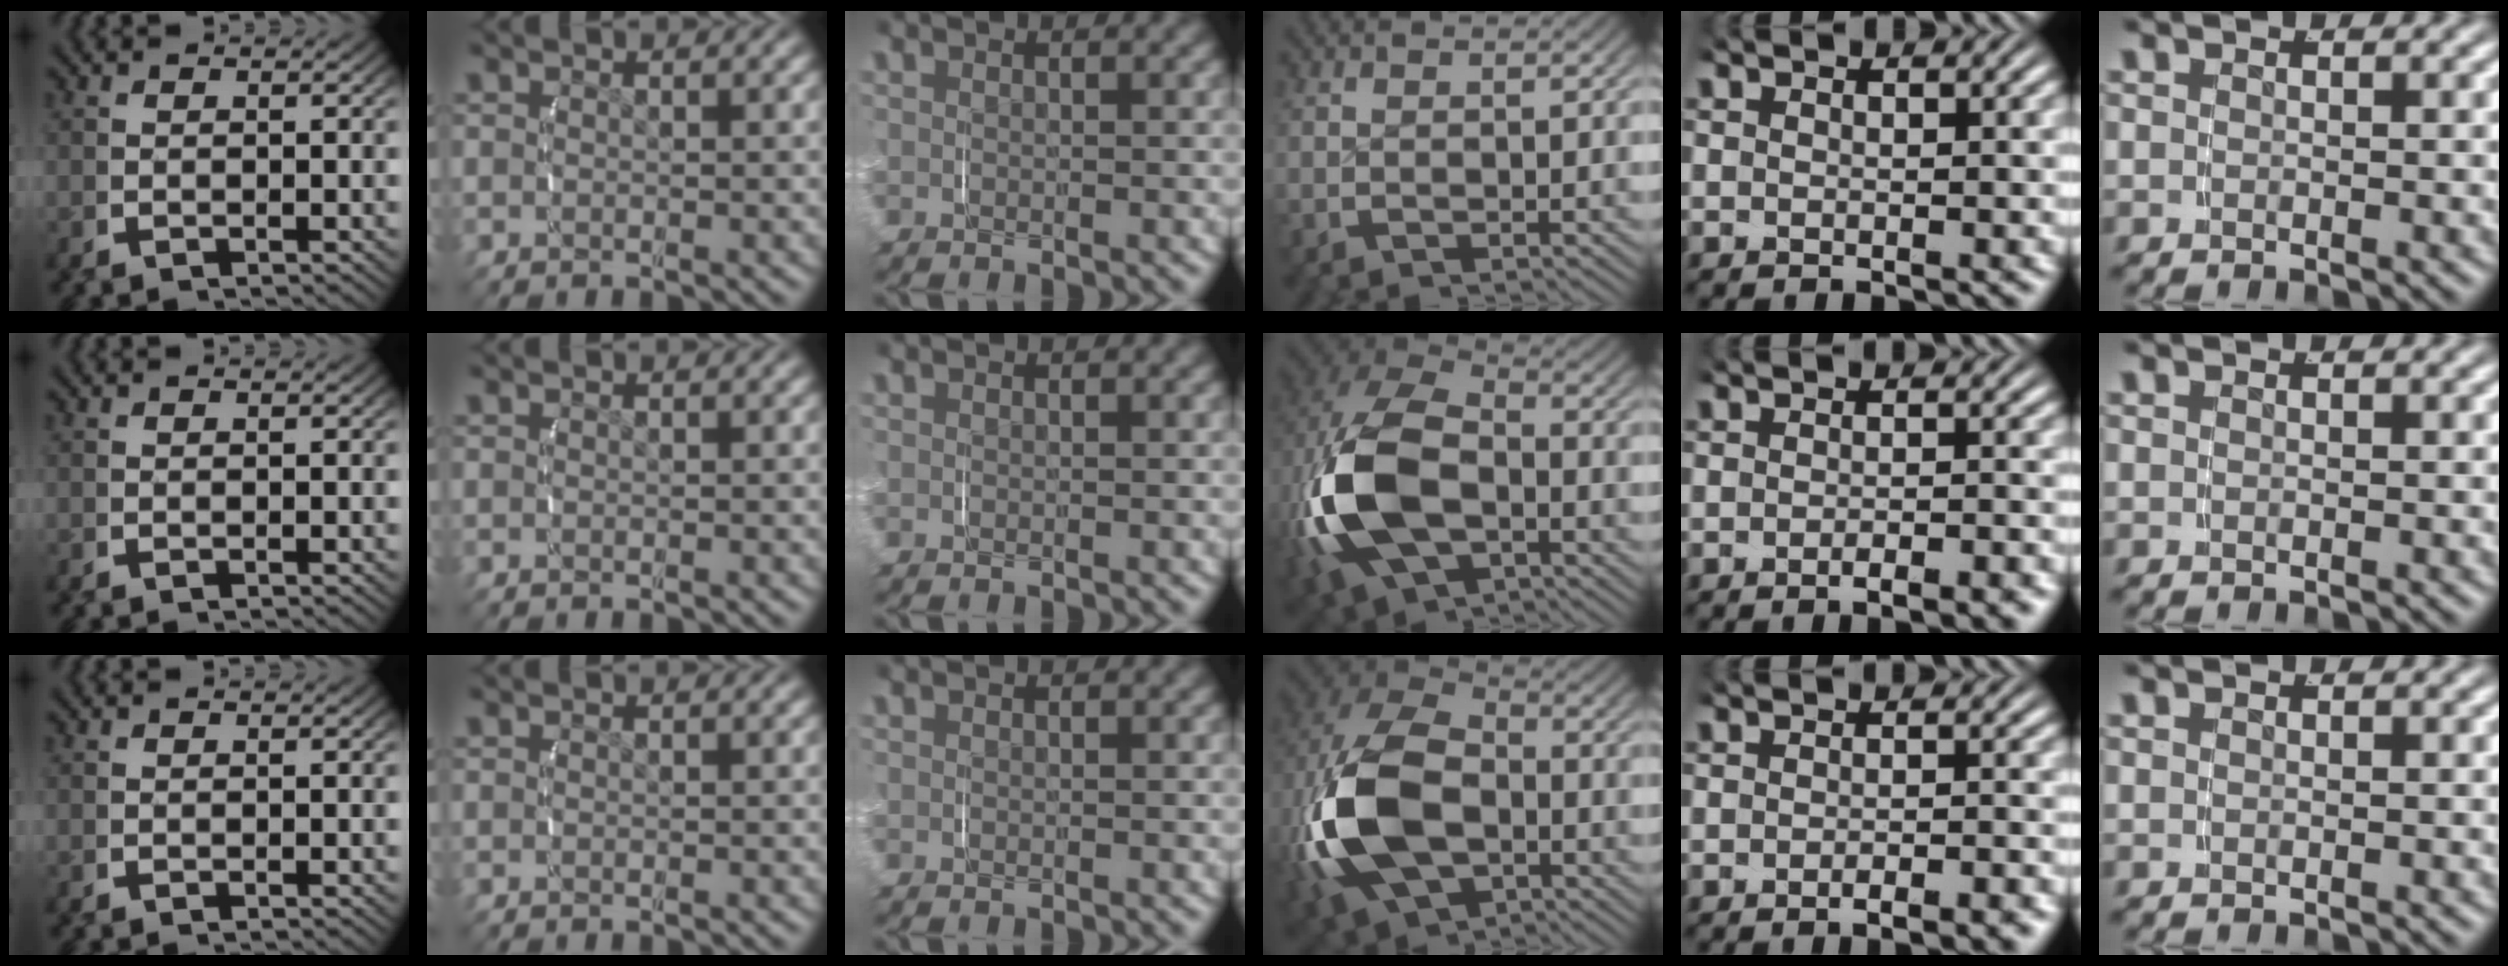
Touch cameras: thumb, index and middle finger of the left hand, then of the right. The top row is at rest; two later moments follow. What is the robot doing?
{"motion": "grasp_and_lifting", "object": "velcro strap"}